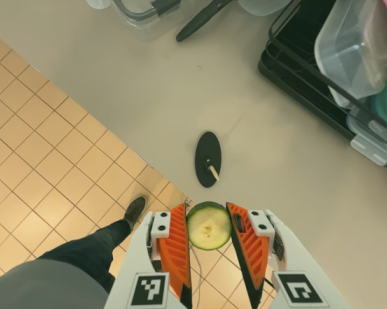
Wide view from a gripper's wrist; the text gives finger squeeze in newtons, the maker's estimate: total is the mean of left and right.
{"total": 8.4, "left": 8.1, "right": 8.7}